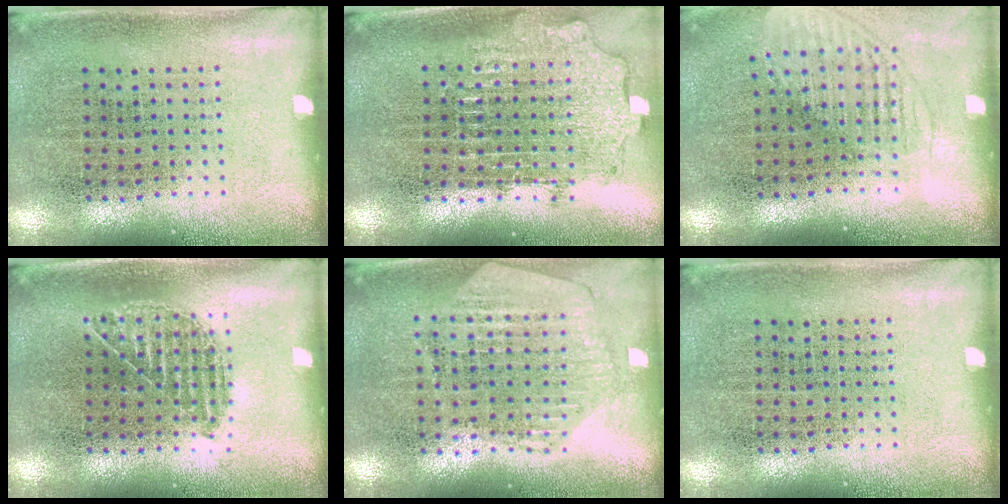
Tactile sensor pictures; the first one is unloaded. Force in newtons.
{"total": 1.9, "press": 1.5, "slide": 1.2}
{"total": 1.5, "press": 1.3, "slide": 0.8}
{"total": 1.0, "press": 0.9, "slide": 0.3}
{"total": 0.9, "press": 0.8, "slide": 0.1}
{"total": 0.0}